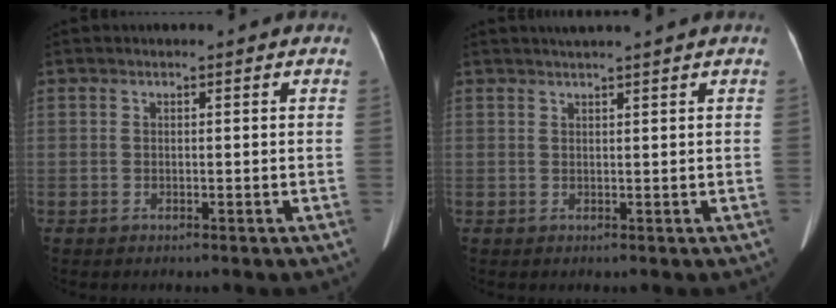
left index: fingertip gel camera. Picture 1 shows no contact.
{"total": 3.2, "force": [2.7, -0.7, 1.6], "torque": [-0.017, 0.020, 0.044]}